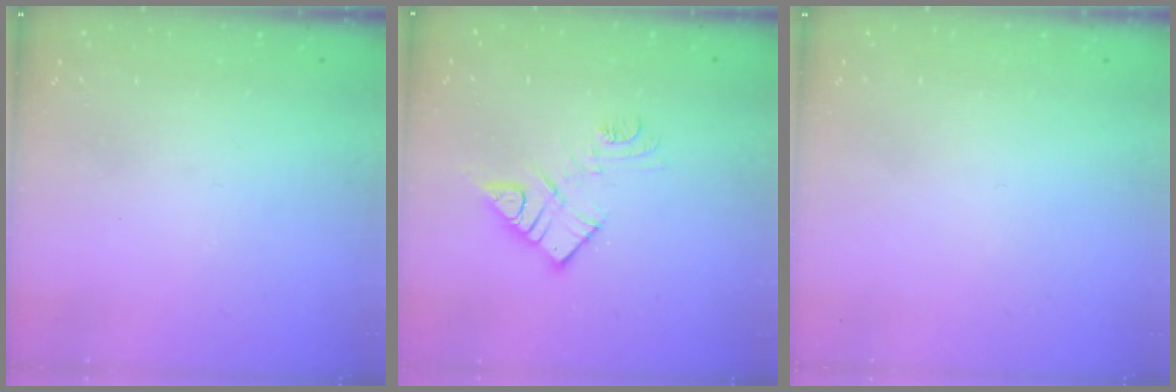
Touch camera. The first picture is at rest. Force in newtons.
{"total": 11.1, "press": 11.1, "slide": 0.8}
{"total": 1.6, "press": 1.6, "slide": 0.1}